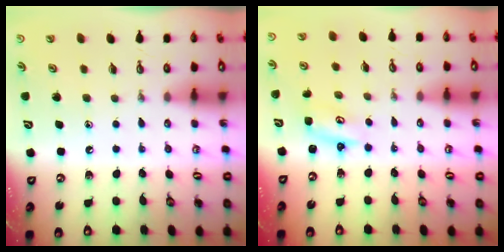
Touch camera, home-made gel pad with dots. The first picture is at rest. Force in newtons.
{"total": 2.6, "press": 2.5, "slide": 0.3}